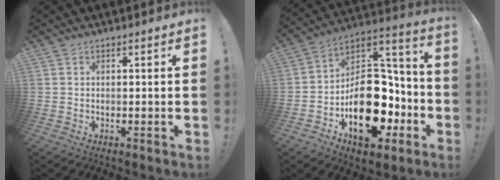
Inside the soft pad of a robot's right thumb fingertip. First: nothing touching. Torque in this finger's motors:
{"motor_torque": [3.15, 1.86, 1.80, -0.97, 0.16]}